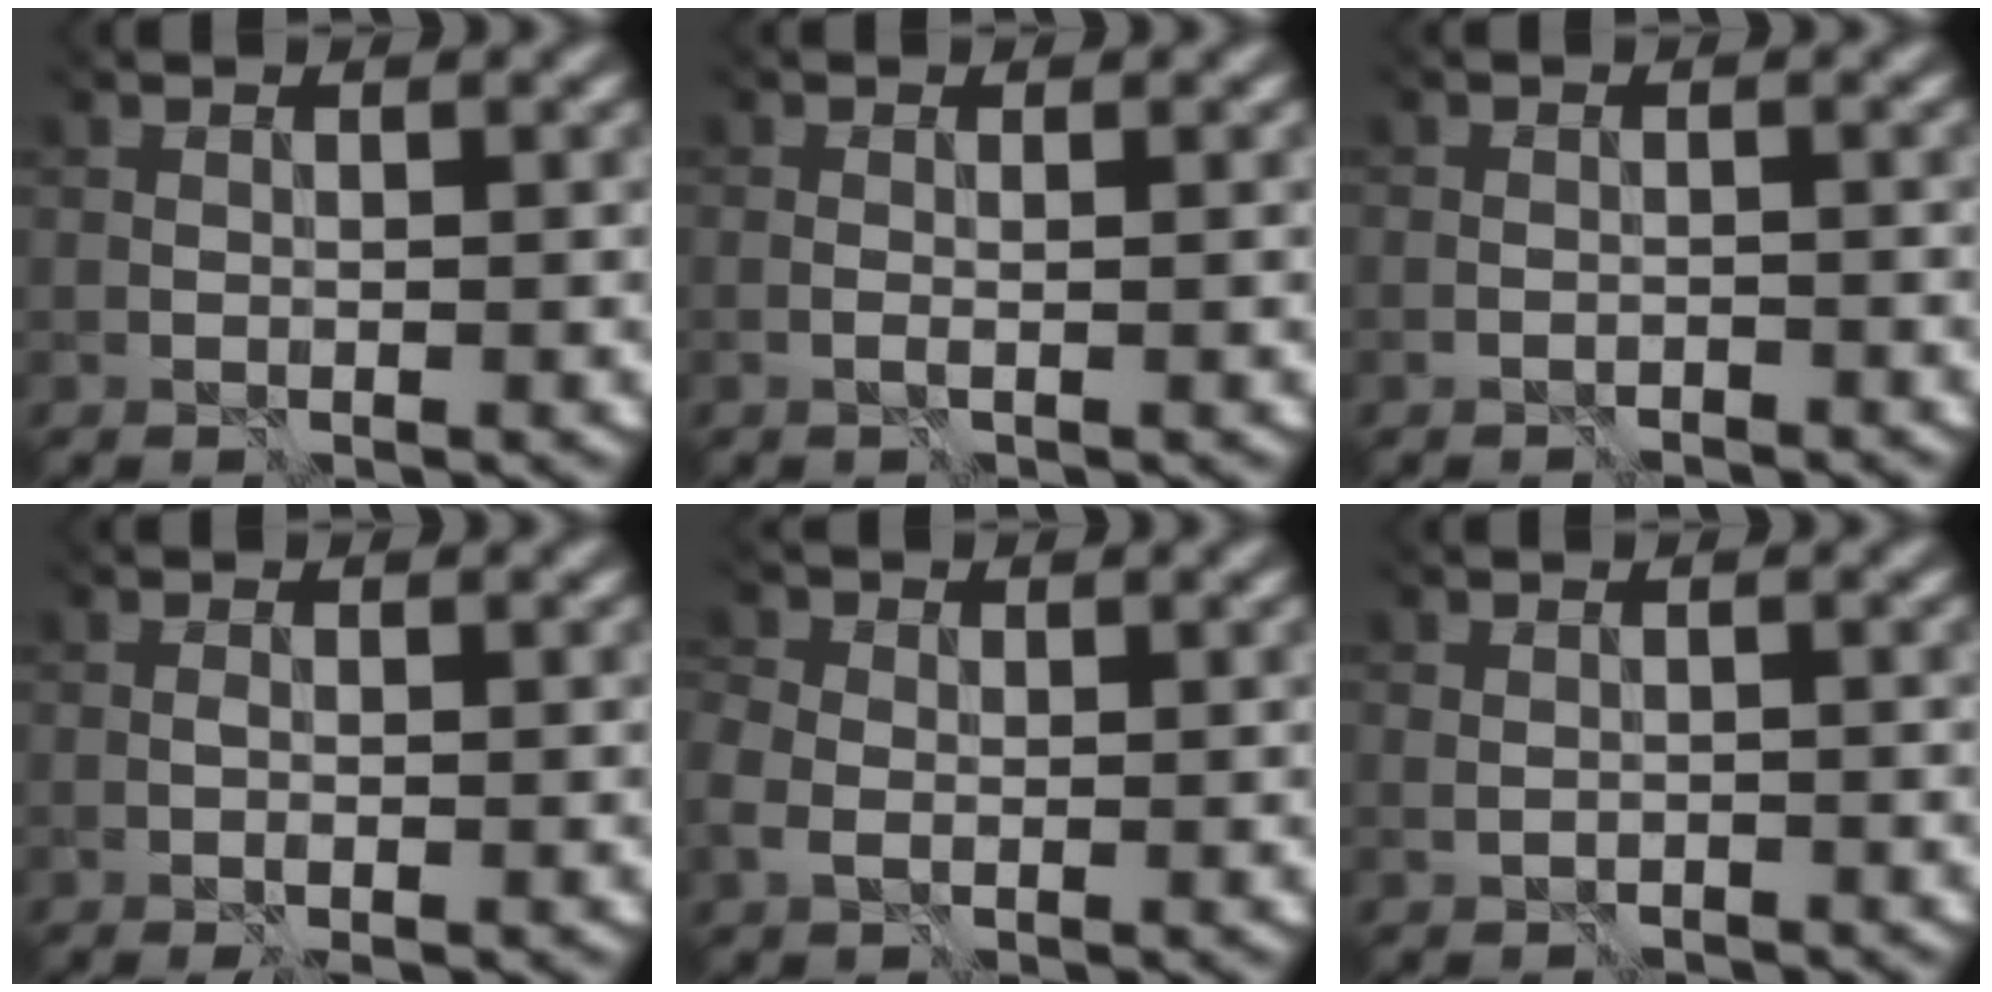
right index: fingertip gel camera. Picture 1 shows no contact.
{"total": 0.8, "force": [-0.4, -0.1, 0.7], "torque": [0.001, 0.011, -0.017]}
{"total": 2.4, "force": [-2.3, -0.3, -0.7], "torque": [0.017, -0.002, -0.036]}
{"total": 2.1, "force": [-2.0, 0.1, 0.8], "torque": [-0.006, 0.004, -0.025]}
{"total": 2.2, "force": [-0.8, 1.7, 1.0], "torque": [-0.040, 0.009, 0.001]}
{"total": 1.1, "force": [-0.8, 0.7, -0.2], "torque": [0.002, 0.001, -0.002]}